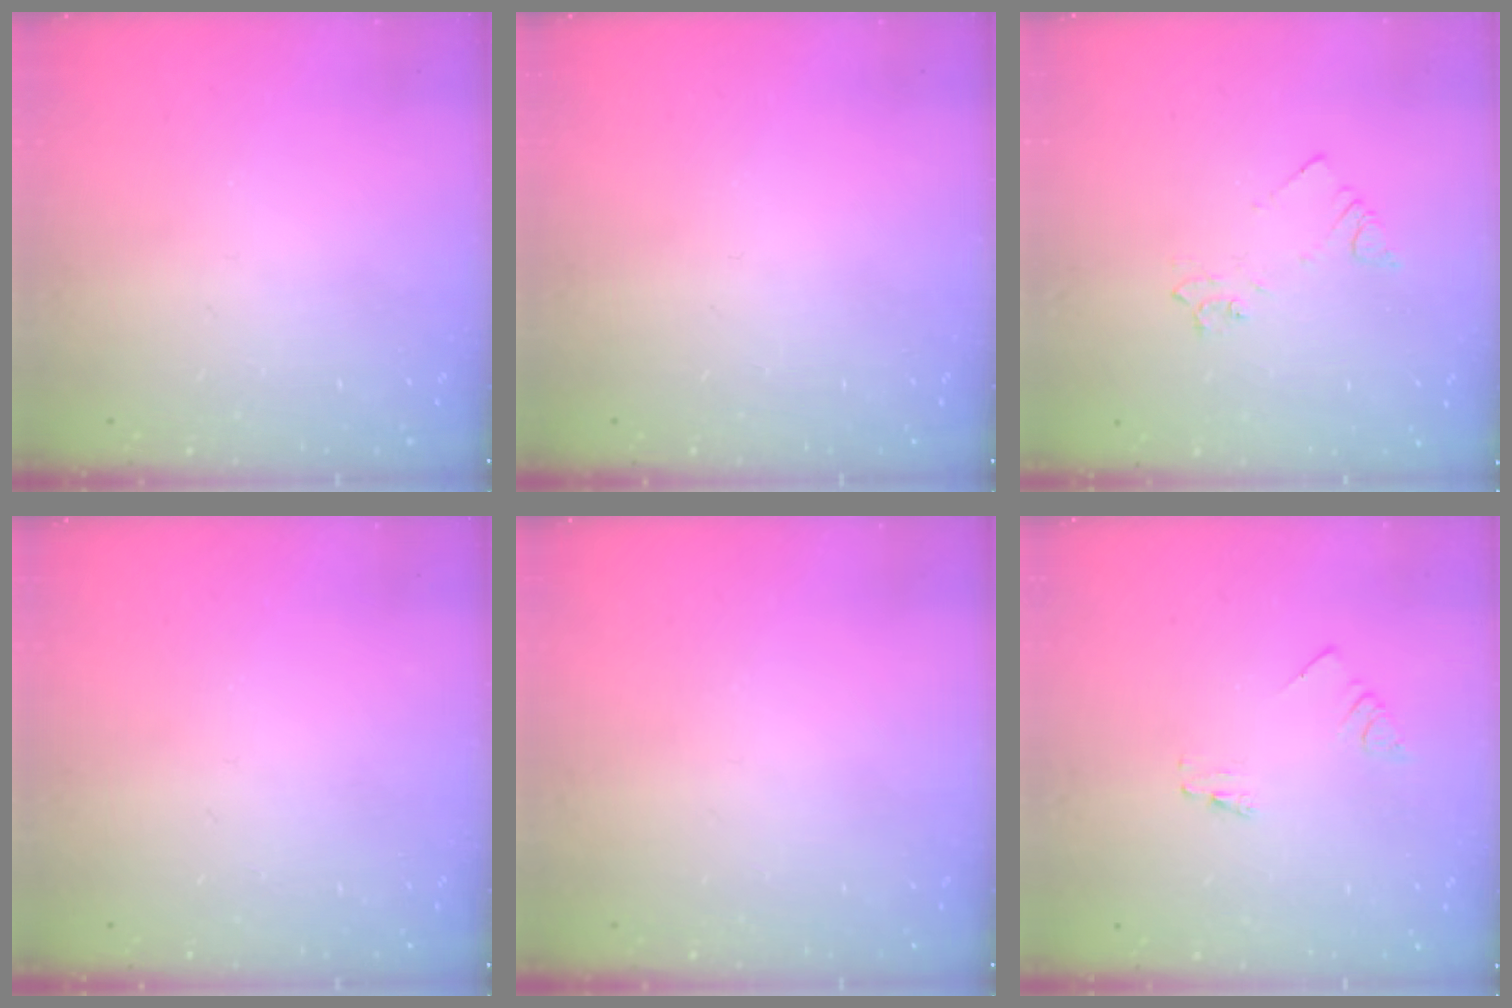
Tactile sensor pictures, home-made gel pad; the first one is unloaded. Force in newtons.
{"total": 0.0}
{"total": 2.5, "press": 2.4, "slide": 0.4}
{"total": 0.0}
{"total": 0.0}
{"total": 0.0}